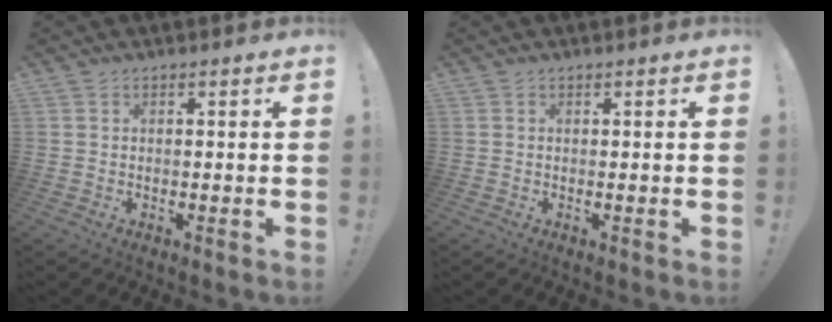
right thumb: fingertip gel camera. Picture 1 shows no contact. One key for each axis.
{"total": 0.0}